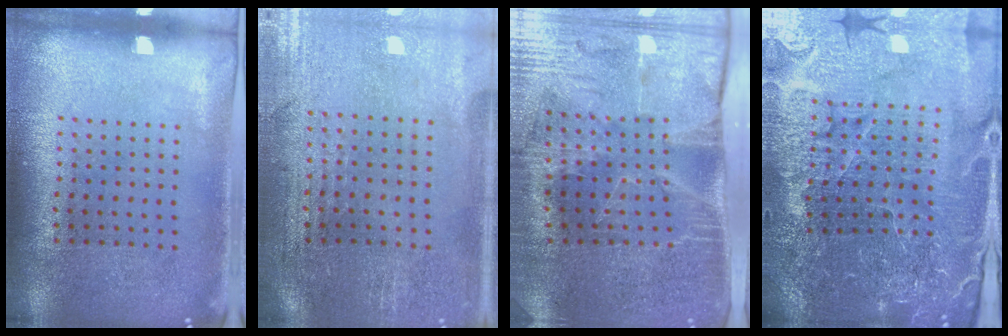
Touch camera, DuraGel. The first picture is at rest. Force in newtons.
{"total": 0.6, "press": 0.5, "slide": 0.3}
{"total": 4.3, "press": 3.6, "slide": 2.4}
{"total": 5.2, "press": 5.0, "slide": 1.6}